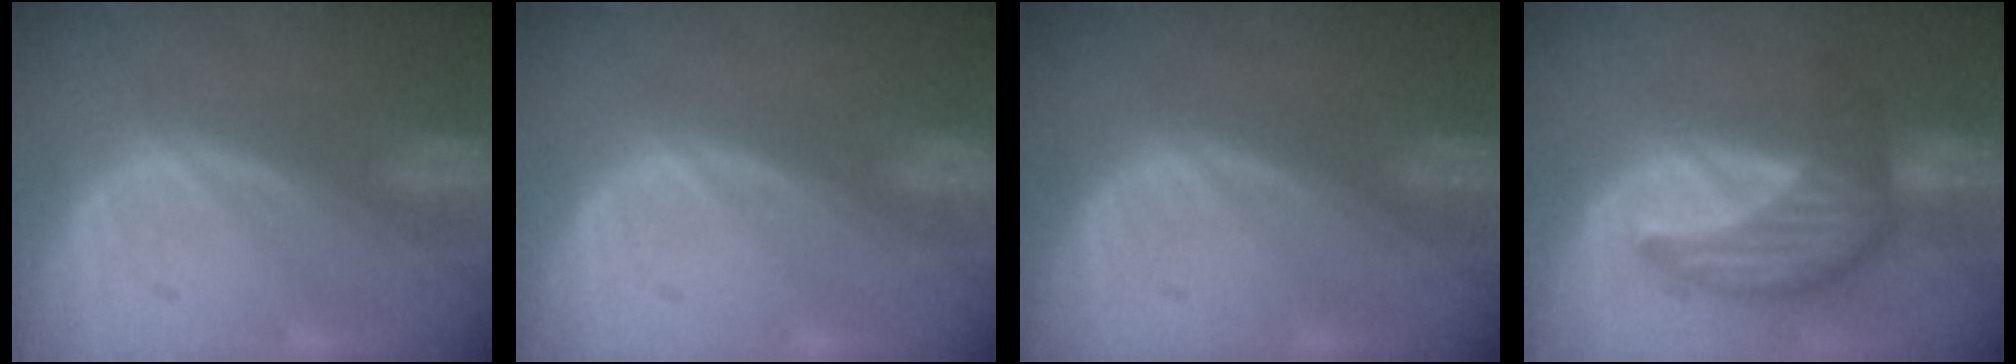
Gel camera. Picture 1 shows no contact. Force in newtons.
{"total": 0.0}
{"total": 0.0}
{"total": 7.8, "press": 7.6, "slide": 1.8}